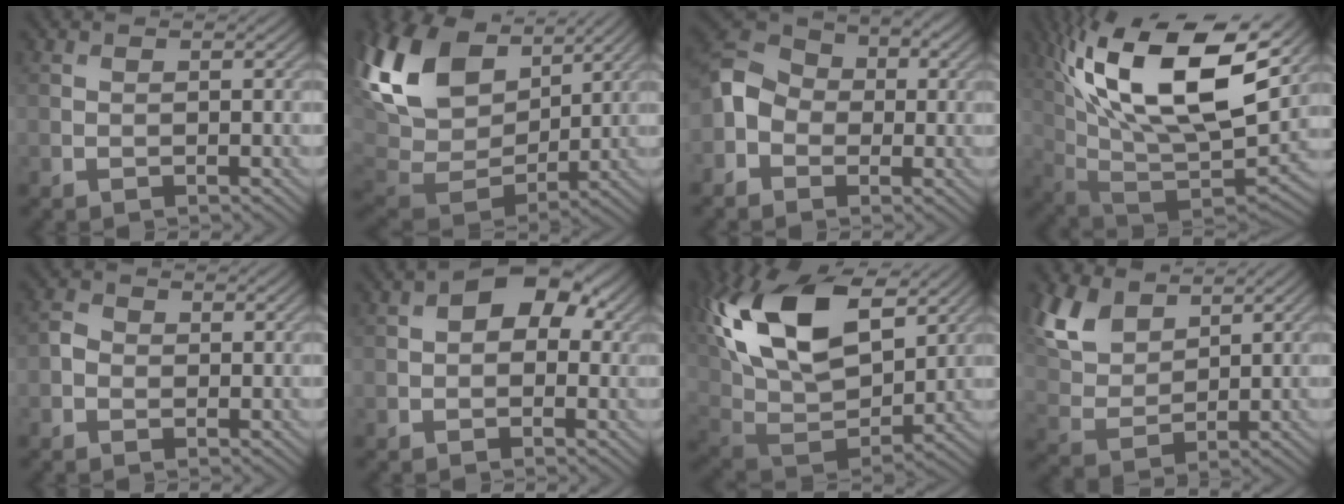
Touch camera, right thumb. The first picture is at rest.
{"total": 16.8, "force": [6.7, 10.8, 11.0], "torque": [-0.290, 0.027, 0.130]}
{"total": 6.3, "force": [-1.4, 5.1, 3.3], "torque": [-0.079, 0.008, -0.046]}
{"total": 19.8, "force": [7.8, 8.2, 16.3], "torque": [-0.323, 0.023, 0.134]}
{"total": 2.0, "force": [-0.2, 1.7, 1.0], "torque": [-0.023, 0.001, -0.010]}
{"total": 5.4, "force": [1.3, 3.6, 3.8], "torque": [-0.045, 0.003, 0.007]}
{"total": 20.1, "force": [8.8, 11.4, 14.1], "torque": [-0.316, 0.045, 0.154]}
{"total": 8.4, "force": [5.3, 4.6, 4.6], "torque": [-0.131, 0.008, 0.108]}